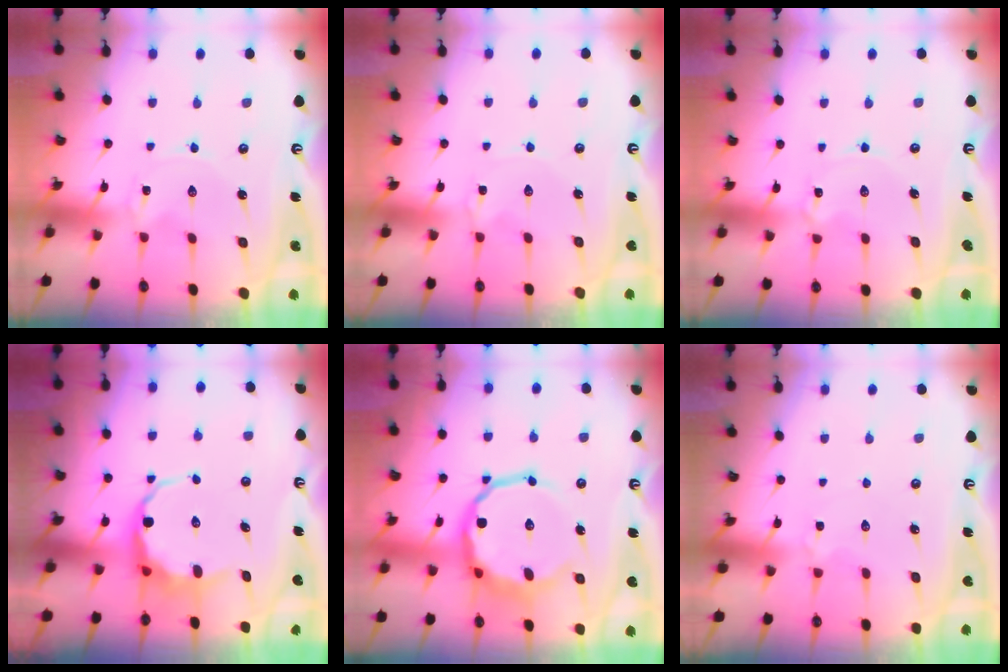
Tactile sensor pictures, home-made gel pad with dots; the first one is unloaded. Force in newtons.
{"total": 1.3, "press": 1.3, "slide": 0.3}
{"total": 1.6, "press": 1.6, "slide": 0.1}
{"total": 8.9, "press": 8.7, "slide": 2.1}
{"total": 13.3, "press": 12.7, "slide": 3.8}
{"total": 2.1, "press": 2.0, "slide": 0.6}